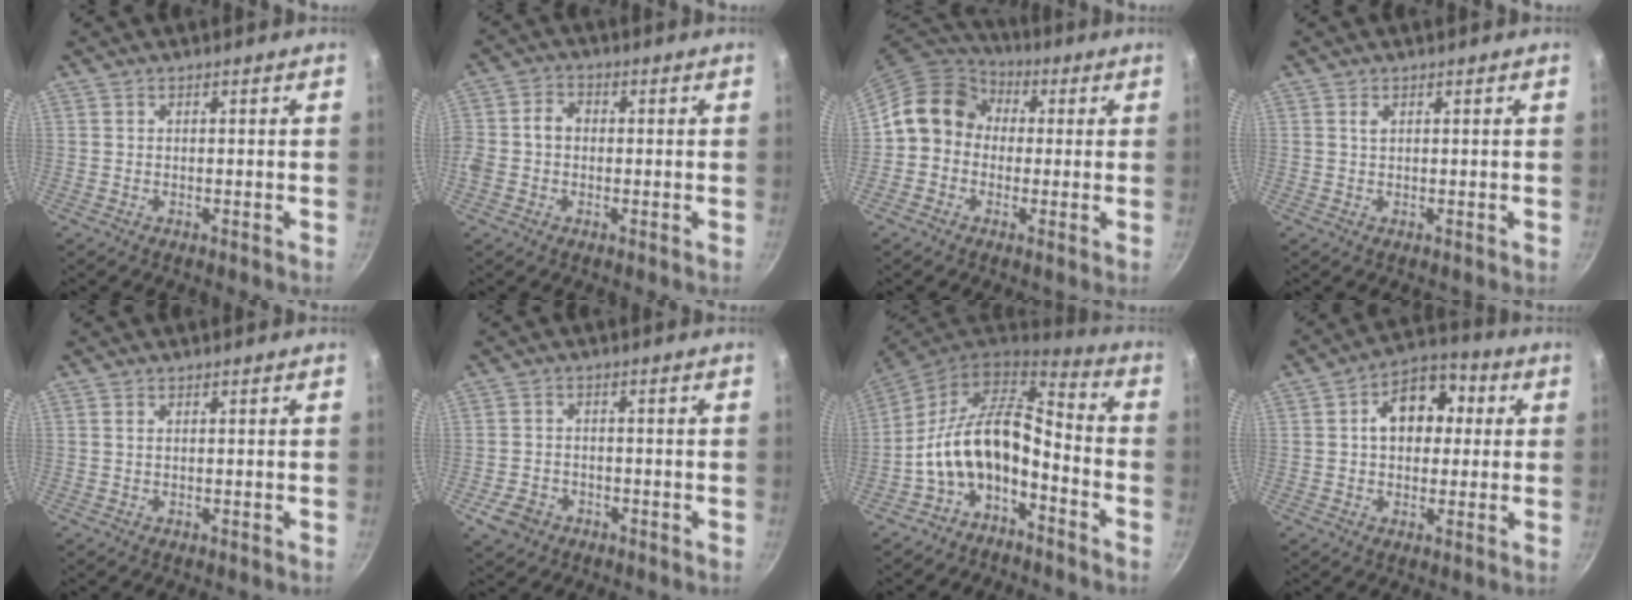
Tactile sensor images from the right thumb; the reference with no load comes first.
{"total": 5.5, "force": [-0.4, 4.5, 3.2], "torque": [-0.052, 0.018, -0.018]}
{"total": 11.7, "force": [0.7, 10.1, 5.9], "torque": [-0.065, 0.029, -0.011]}
{"total": 1.0, "force": [0.5, 0.5, 0.7], "torque": [-0.012, 0.000, 0.009]}
{"total": 0.6, "force": [0.2, 0.3, 0.5], "torque": [-0.009, 0.001, 0.004]}
{"total": 4.7, "force": [-2.3, 3.6, 1.9], "torque": [-0.037, 0.022, -0.035]}
{"total": 14.9, "force": [-4.9, 8.5, 11.2], "torque": [-0.197, 0.070, -0.103]}
{"total": 11.8, "force": [1.9, 8.4, 8.1], "torque": [-0.073, 0.023, 0.013]}